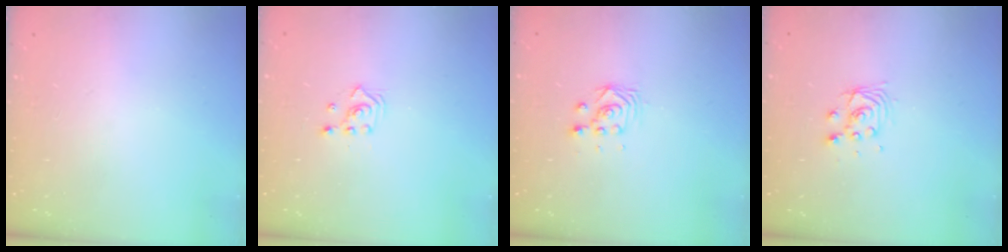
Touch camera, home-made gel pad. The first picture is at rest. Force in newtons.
{"total": 2.5, "press": 2.5, "slide": 0.3}
{"total": 3.0, "press": 2.9, "slide": 0.3}
{"total": 5.3, "press": 5.3, "slide": 0.4}